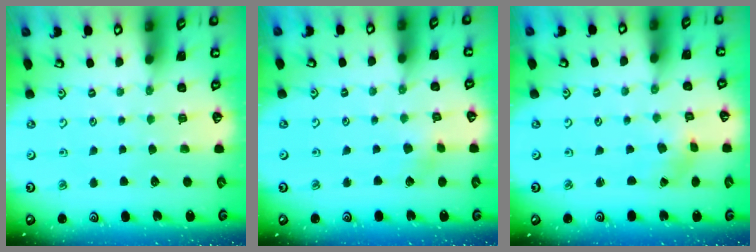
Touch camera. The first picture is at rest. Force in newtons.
{"total": 2.3, "press": 2.2, "slide": 0.3}
{"total": 2.7, "press": 2.3, "slide": 1.3}